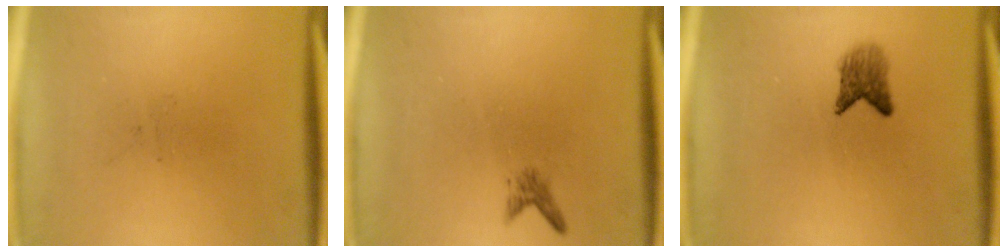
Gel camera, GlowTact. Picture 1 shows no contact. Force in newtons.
{"total": 1.1}
{"total": 2.8}